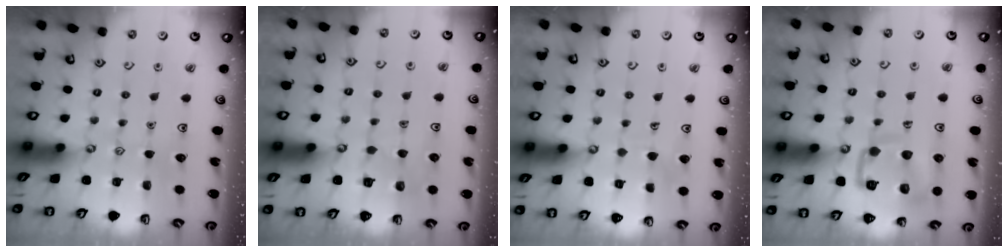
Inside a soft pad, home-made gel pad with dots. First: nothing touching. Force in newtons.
{"total": 4.2, "press": 4.2, "slide": 0.4}
{"total": 3.8, "press": 3.8, "slide": 0.3}
{"total": 12.4, "press": 12.3, "slide": 1.2}